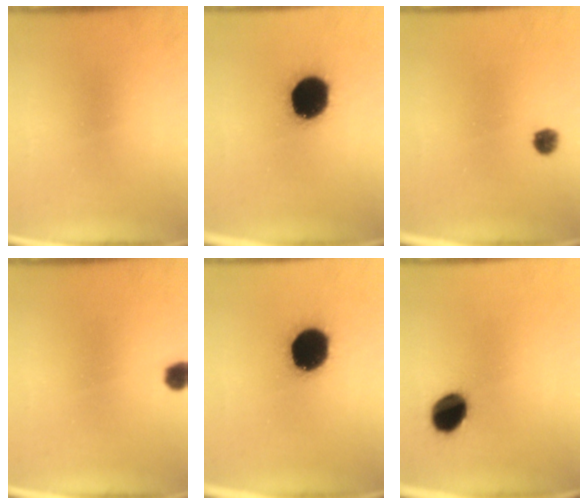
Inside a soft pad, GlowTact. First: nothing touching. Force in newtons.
{"total": 17.4}
{"total": 2.3}
{"total": 2.6}
{"total": 17.4}
{"total": 9.1}